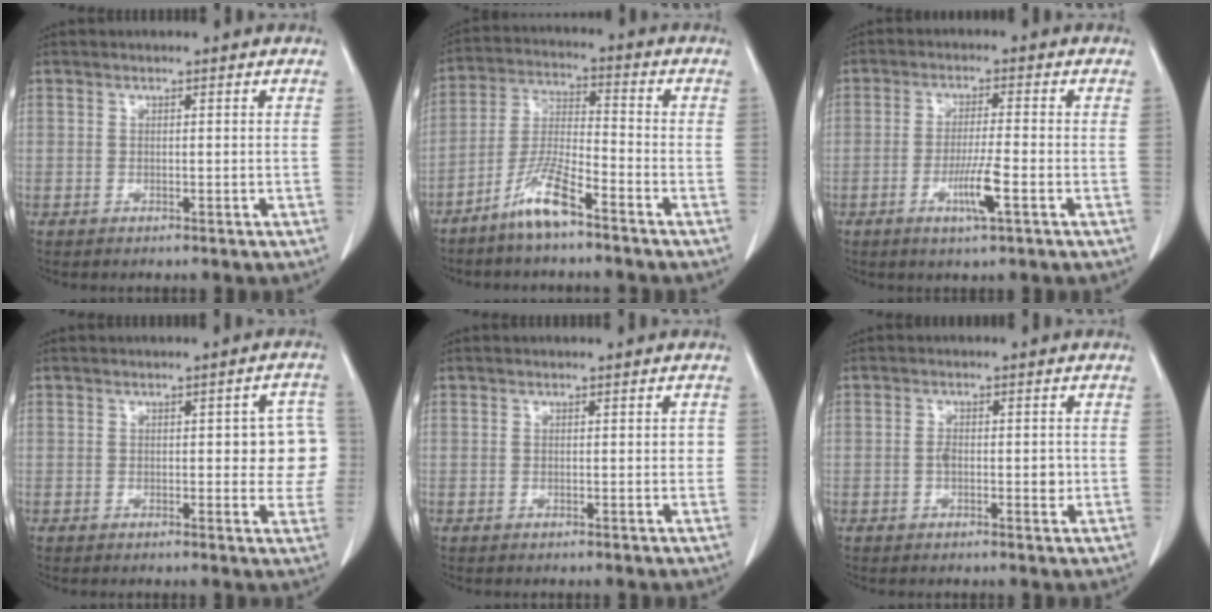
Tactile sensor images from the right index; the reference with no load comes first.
{"total": 8.4, "force": [-5.9, 1.0, 5.8], "torque": [-0.127, -0.012, -0.121]}
{"total": 5.7, "force": [-2.2, 0.0, 5.3], "torque": [-0.099, -0.010, -0.041]}
{"total": 6.9, "force": [0.4, 2.6, 6.4], "torque": [-0.052, 0.016, 0.001]}
{"total": 1.2, "force": [0.1, 0.6, 1.1], "torque": [-0.010, 0.002, 0.001]}
{"total": 3.2, "force": [-0.4, 1.5, 2.8], "torque": [-0.044, 0.002, -0.005]}